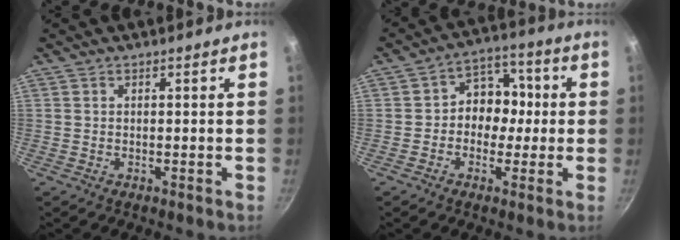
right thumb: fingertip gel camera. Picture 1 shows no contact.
{"total": 8.7, "force": [-0.5, 7.3, 4.7], "torque": [-0.008, 0.029, -0.022]}